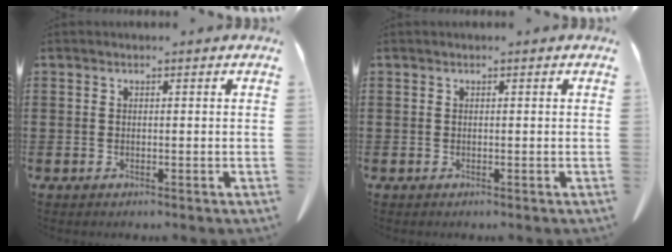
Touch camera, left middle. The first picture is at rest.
{"total": 0.0}